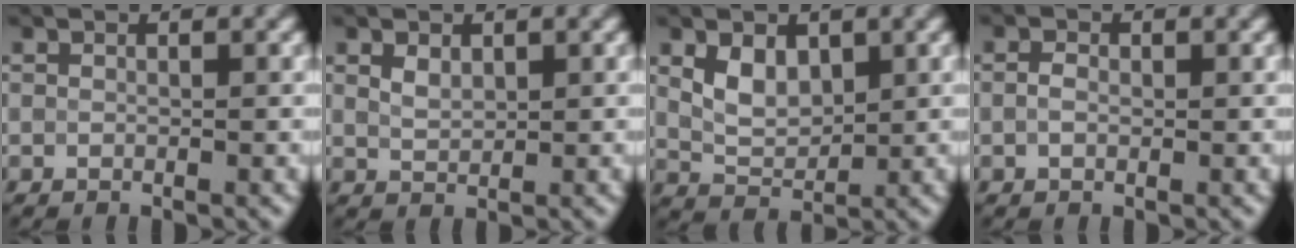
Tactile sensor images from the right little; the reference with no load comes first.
{"total": 1.6, "force": [0.9, 0.9, 1.0], "torque": [-0.024, 0.002, 0.019]}
{"total": 3.2, "force": [1.3, 2.0, 2.1], "torque": [-0.046, 0.000, 0.028]}
{"total": 1.2, "force": [0.0, 0.8, 0.9], "torque": [-0.021, 0.005, -0.005]}